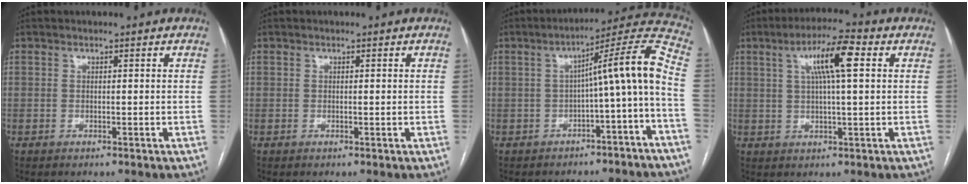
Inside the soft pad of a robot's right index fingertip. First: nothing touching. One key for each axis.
{"total": 0.6, "fx": 0.1, "fy": 0.1, "fz": 0.6, "tx": -0.012, "ty": -0.002, "tz": 0.004}
{"total": 11.8, "fx": -2.8, "fy": -0.1, "fz": 11.5, "tx": -0.151, "ty": 0.038, "tz": -0.042}
{"total": 8.3, "fx": 2.6, "fy": 0.8, "fz": 7.8, "tx": -0.143, "ty": 0.015, "tz": 0.043}